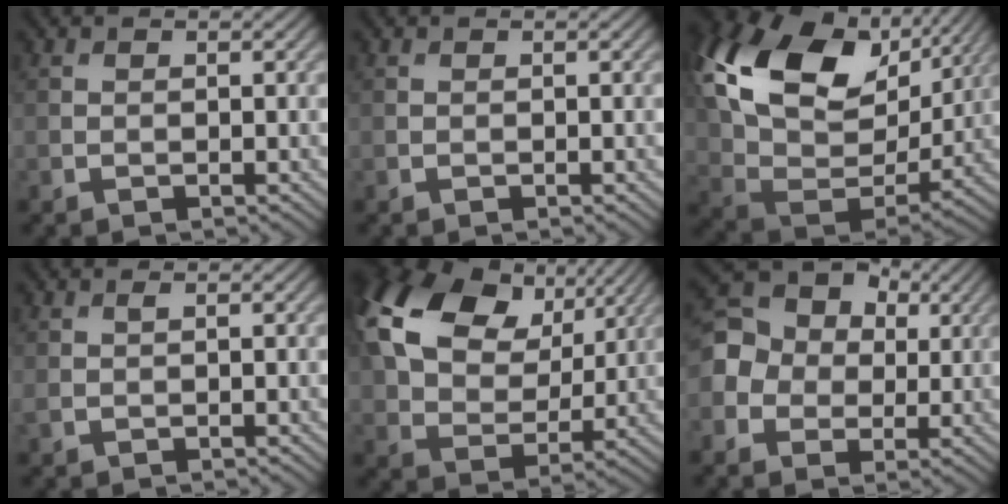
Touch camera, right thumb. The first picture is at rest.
{"total": 0.0}
{"total": 18.7, "force": [8.3, 11.5, 12.3], "torque": [-0.293, 0.019, 0.162]}
{"total": 0.9, "force": [0.3, 0.2, 0.8], "torque": [-0.021, 0.003, 0.007]}
{"total": 16.7, "force": [7.0, 10.9, 10.6], "torque": [-0.229, 0.025, 0.117]}
{"total": 10.4, "force": [1.1, 9.1, 4.9], "torque": [-0.138, 0.025, -0.007]}